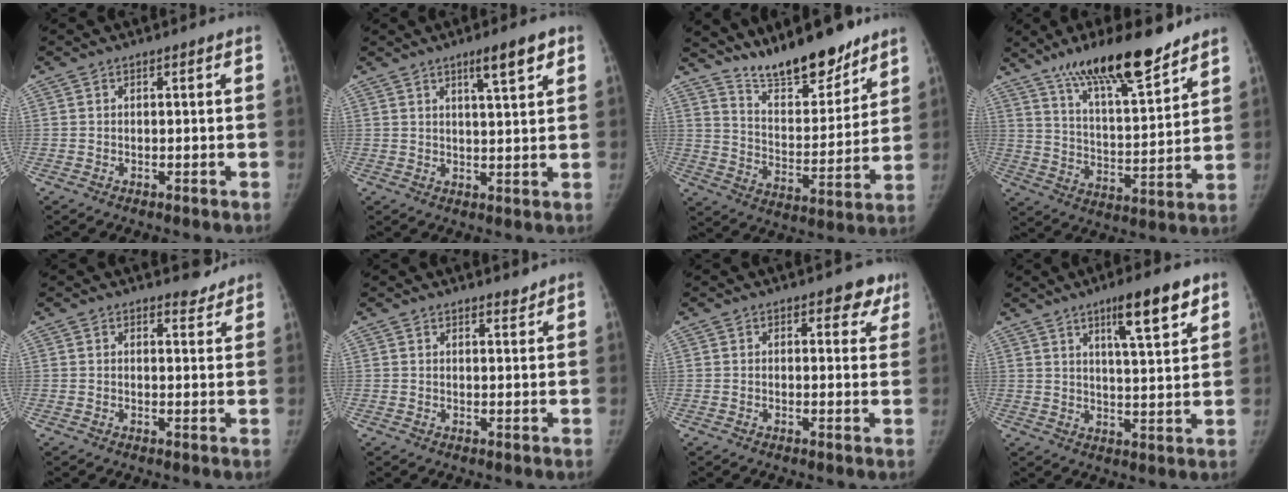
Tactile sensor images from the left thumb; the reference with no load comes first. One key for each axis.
{"total": 6.4, "fx": 3.8, "fy": 1.0, "fz": 5.1, "tx": -0.070, "ty": -0.018, "tz": 0.059}
{"total": 16.4, "fx": 13.6, "fy": 4.7, "fz": 7.8, "tx": -0.077, "ty": -0.097, "tz": 0.233}
{"total": 18.1, "fx": 13.4, "fy": 4.1, "fz": 11.5, "tx": -0.161, "ty": -0.071, "tz": 0.230}
{"total": 2.7, "fx": 2.5, "fy": 0.9, "fz": 0.1, "tx": 0.015, "ty": -0.023, "tz": 0.027}
{"total": 2.0, "fx": 1.8, "fy": 0.6, "fz": 0.4, "tx": 0.008, "ty": -0.016, "tz": 0.027}
{"total": 4.6, "fx": 3.1, "fy": 2.7, "fz": 2.1, "tx": 0.021, "ty": -0.012, "tz": 0.029}
{"total": 10.7, "fx": 6.5, "fy": 2.2, "fz": 8.3, "tx": -0.112, "ty": -0.032, "tz": 0.099}